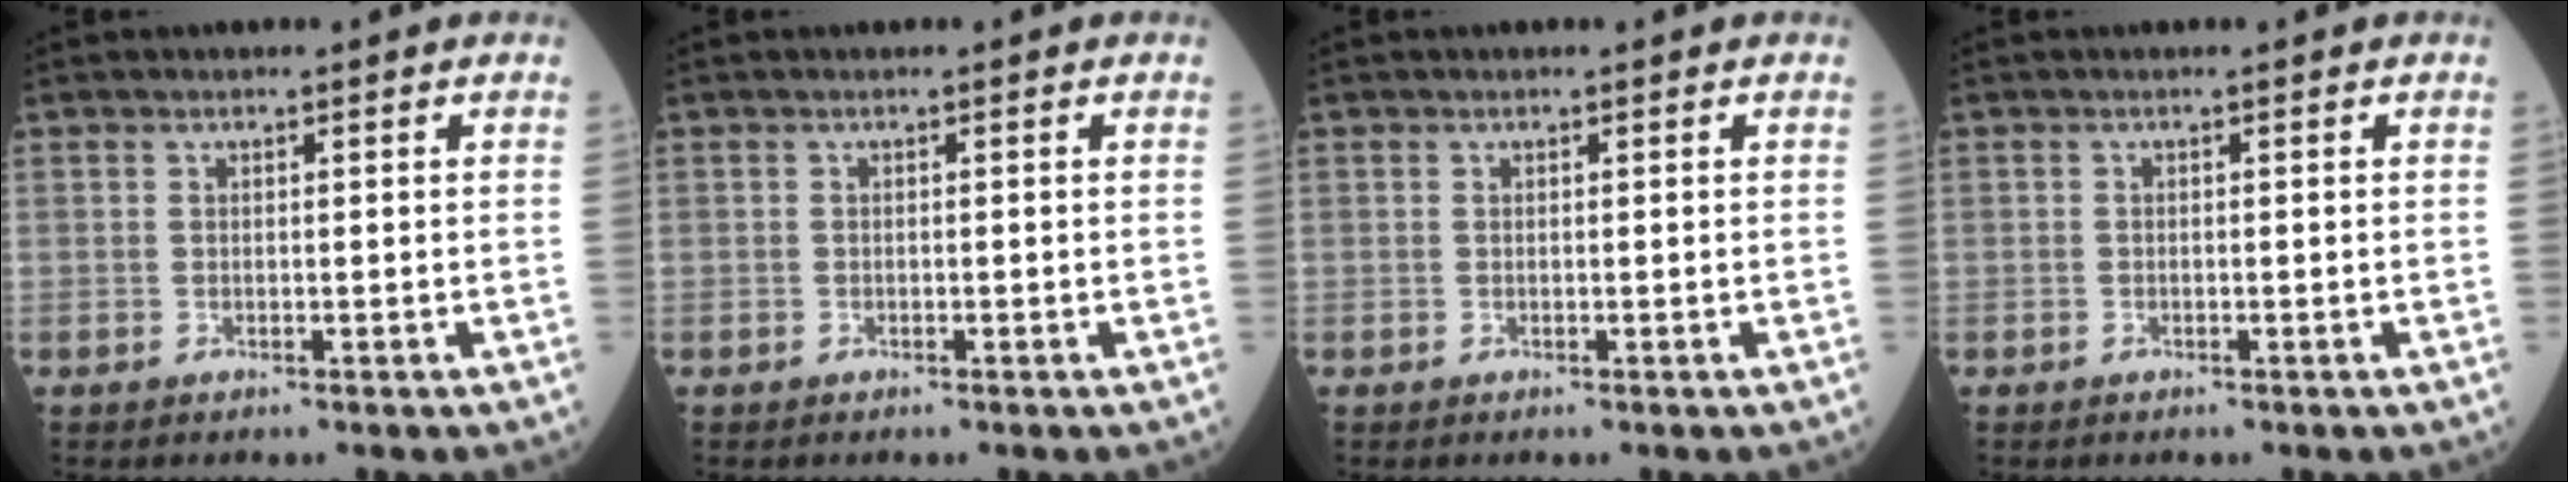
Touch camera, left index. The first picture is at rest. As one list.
[{"total": 0.0}, {"total": 0.0}, {"total": 0.0}]